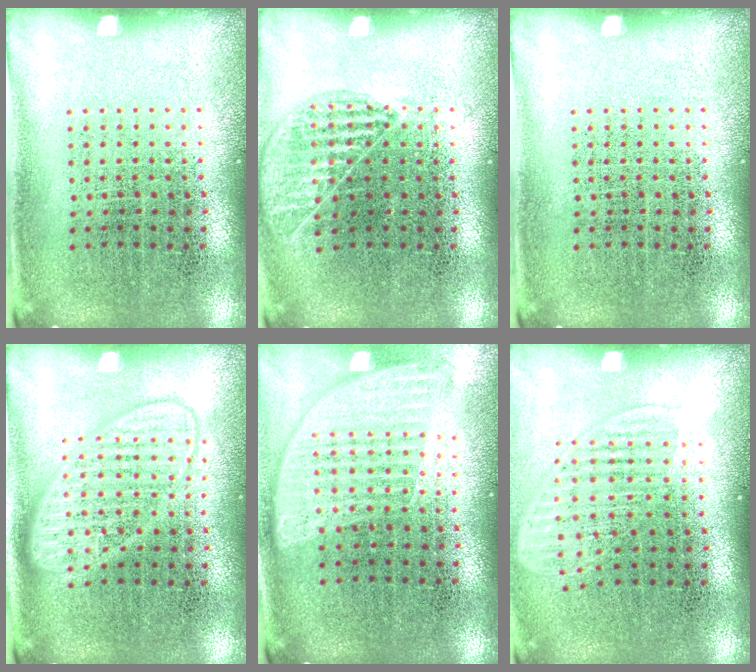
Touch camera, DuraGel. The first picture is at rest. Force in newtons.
{"total": 1.0, "press": 1.0, "slide": 0.3}
{"total": 0.0}
{"total": 3.1, "press": 3.0, "slide": 0.5}
{"total": 1.0, "press": 1.0, "slide": 0.1}
{"total": 1.6, "press": 1.4, "slide": 0.8}